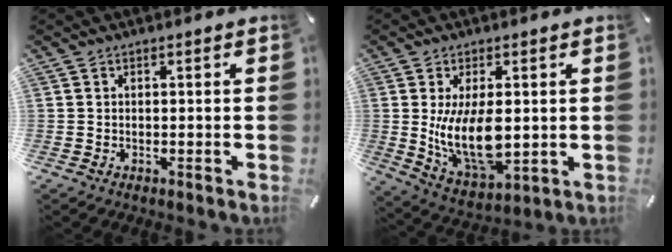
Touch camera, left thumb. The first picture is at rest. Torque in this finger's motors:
{"motor_torque": [2.39, 2.36, 1.33, -0.12, 0.23]}